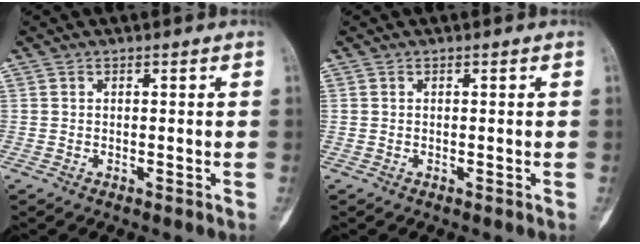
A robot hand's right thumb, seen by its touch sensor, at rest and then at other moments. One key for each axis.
{"total": 0.0}